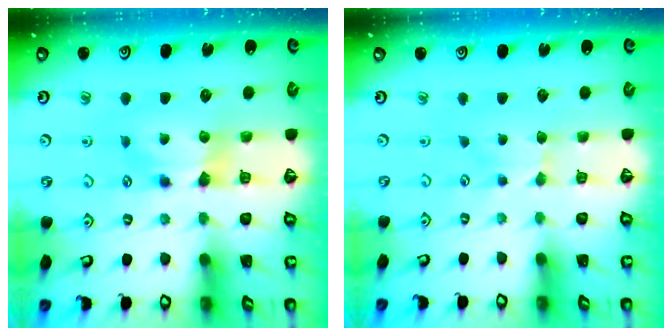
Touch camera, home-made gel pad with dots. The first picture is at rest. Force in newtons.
{"total": 2.0, "press": 1.9, "slide": 0.5}